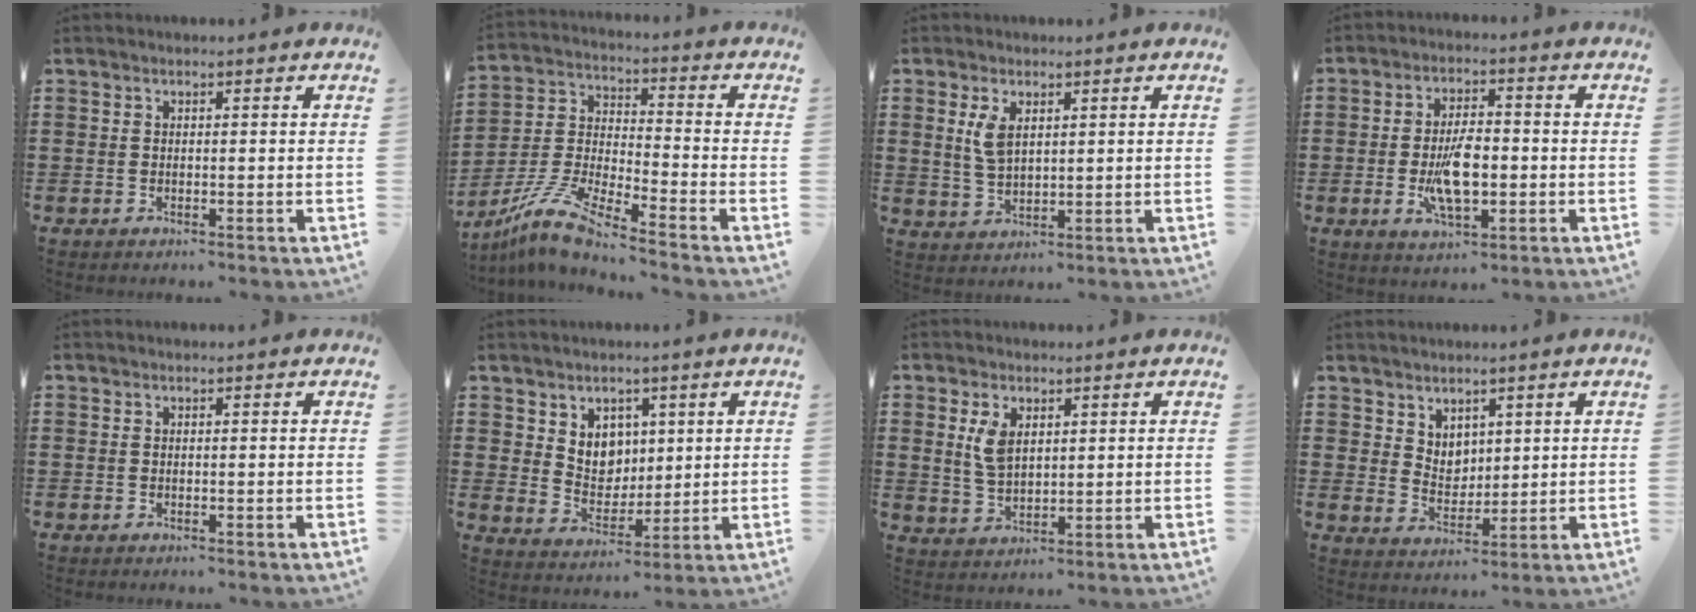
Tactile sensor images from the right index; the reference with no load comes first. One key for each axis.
{"total": 9.5, "fx": -8.2, "fy": 0.3, "fz": 4.7, "tx": -0.116, "ty": -0.003, "tz": -0.169}
{"total": 4.1, "fx": 1.6, "fy": 2.0, "fz": 3.1, "tx": -0.069, "ty": 0.006, "tz": 0.027}
{"total": 8.3, "fx": -1.5, "fy": 3.5, "fz": 7.3, "tx": -0.142, "ty": -0.006, "tz": -0.031}
{"total": 0.0}
{"total": 5.6, "fx": 2.9, "fy": 4.6, "fz": 1.4, "tx": -0.036, "ty": -0.004, "tz": 0.050}
{"total": 4.7, "fx": 1.9, "fy": 2.7, "fz": 3.4, "tx": -0.076, "ty": 0.008, "tz": 0.033}
{"total": 4.2, "fx": 3.2, "fy": 2.7, "fz": 0.4, "tx": -0.022, "ty": 0.002, "tz": 0.060}